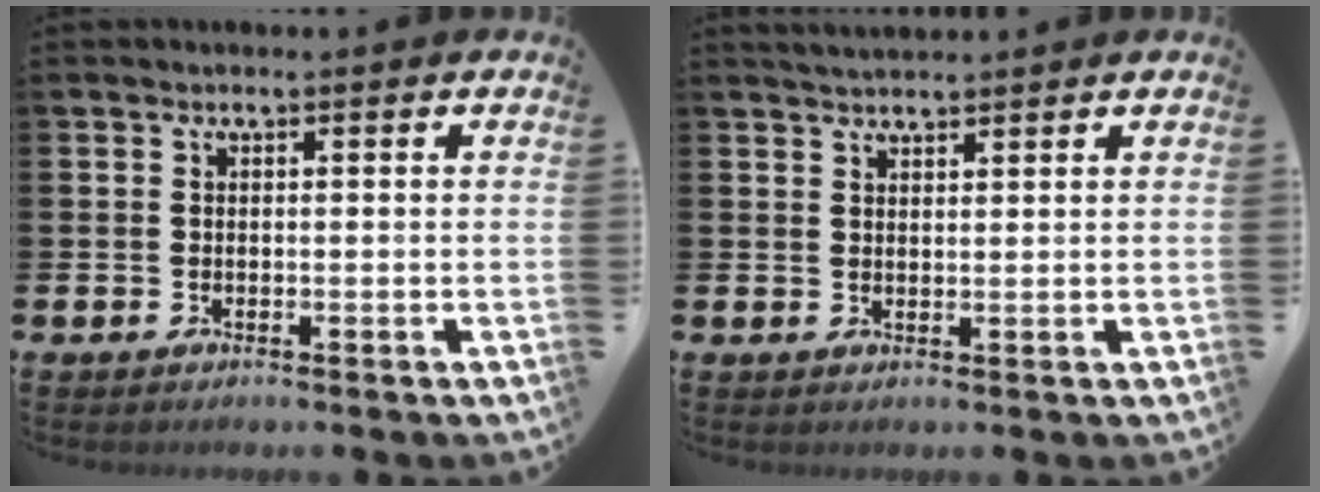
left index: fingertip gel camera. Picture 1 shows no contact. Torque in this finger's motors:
{"motor_torque": [-0.08, -0.08, 0.00, 0.02]}